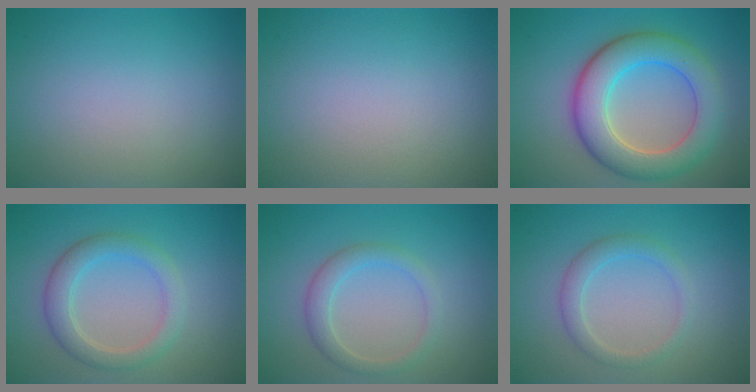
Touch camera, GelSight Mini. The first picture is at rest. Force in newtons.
{"total": 0.0}
{"total": 7.4, "press": 7.4, "slide": 0.4}
{"total": 3.3, "press": 3.3, "slide": 0.2}
{"total": 2.4, "press": 2.4, "slide": 0.0}
{"total": 2.2, "press": 2.2, "slide": 0.0}